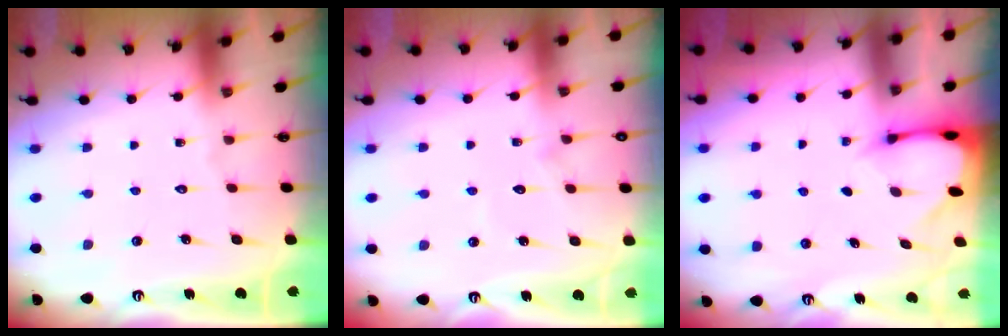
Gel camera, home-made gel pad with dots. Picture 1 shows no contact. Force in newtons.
{"total": 7.8, "press": 7.8, "slide": 0.6}
{"total": 2.3, "press": 2.3, "slide": 0.1}